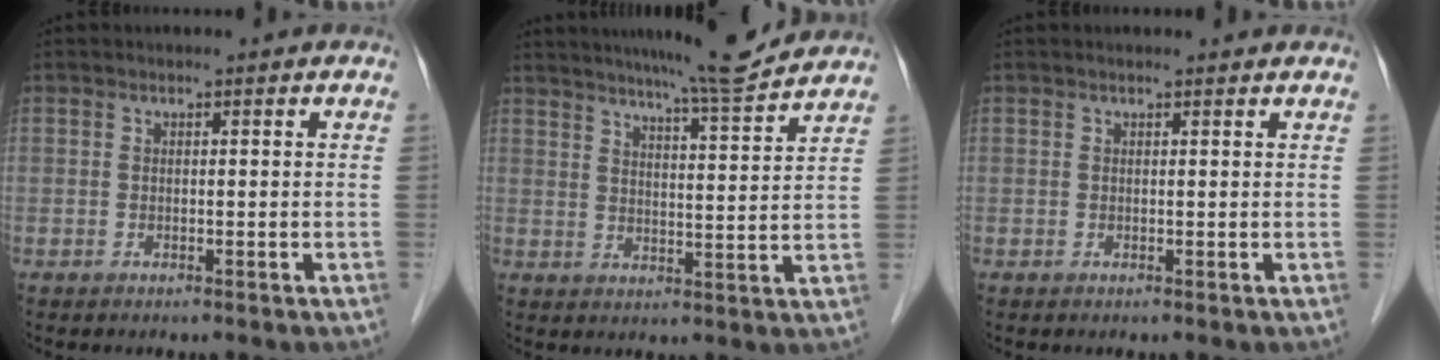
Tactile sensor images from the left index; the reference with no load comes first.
{"total": 11.4, "force": [10.5, -0.4, 4.4], "torque": [-0.070, -0.002, 0.144]}
{"total": 2.2, "force": [2.1, 0.3, 0.6], "torque": [-0.012, 0.014, 0.022]}